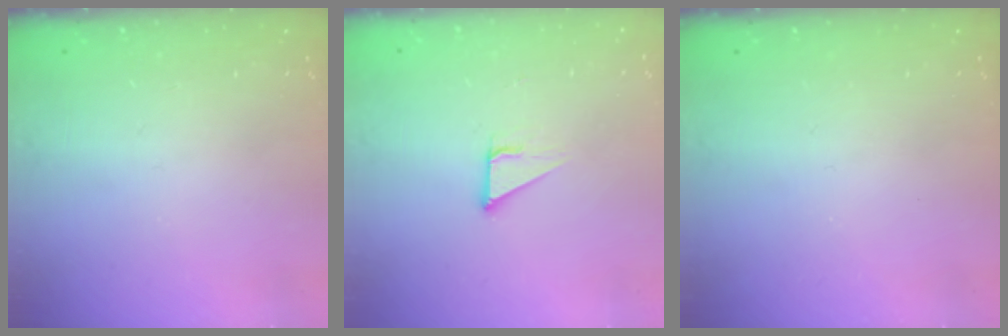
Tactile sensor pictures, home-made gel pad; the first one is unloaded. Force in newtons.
{"total": 2.8, "press": 2.8, "slide": 0.2}
{"total": 0.0}